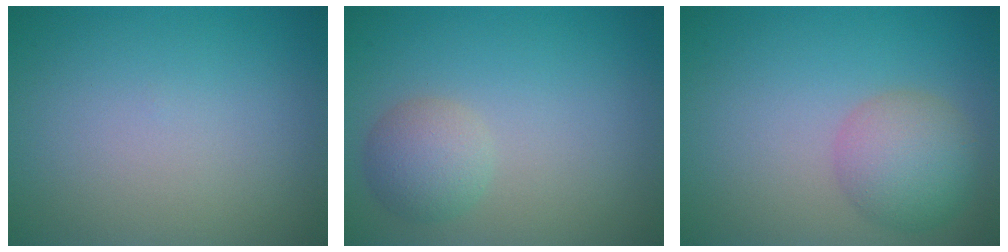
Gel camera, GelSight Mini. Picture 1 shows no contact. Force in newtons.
{"total": 2.7, "press": 2.7, "slide": 0.1}
{"total": 4.2, "press": 4.2, "slide": 0.2}